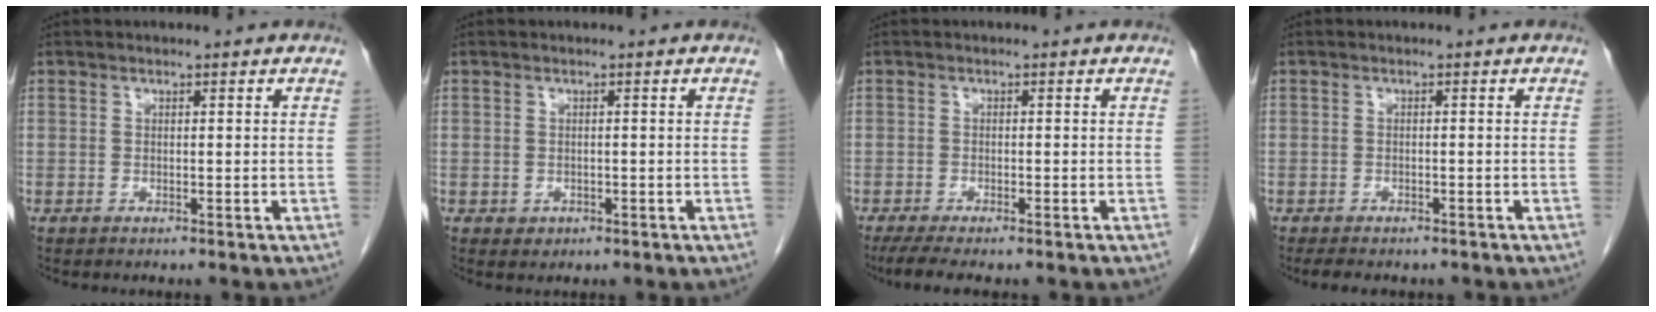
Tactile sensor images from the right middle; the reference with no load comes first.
{"total": 1.1, "force": [-0.4, 1.0, 0.4], "torque": [-0.008, 0.003, 0.001]}
{"total": 4.9, "force": [-3.7, 0.8, 3.1], "torque": [-0.051, -0.012, -0.058]}
{"total": 5.5, "force": [-4.5, 2.0, 2.4], "torque": [-0.033, -0.008, -0.056]}